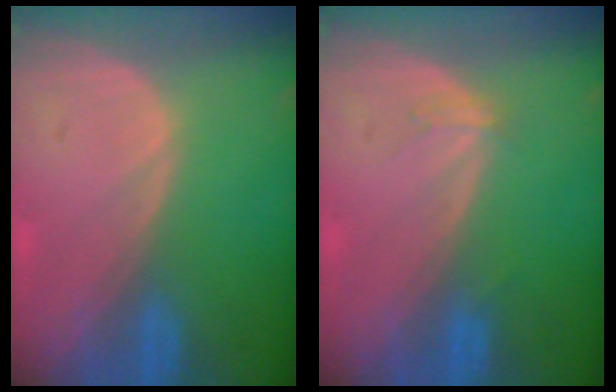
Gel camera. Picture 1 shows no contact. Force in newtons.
{"total": 1.1, "press": 1.1, "slide": 0.1}